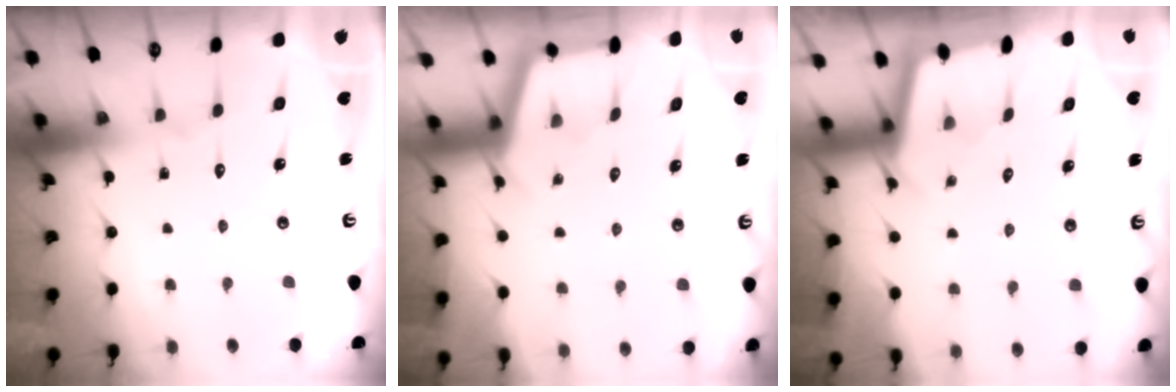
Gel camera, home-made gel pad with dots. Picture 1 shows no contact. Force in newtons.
{"total": 2.9, "press": 2.9, "slide": 0.4}
{"total": 1.8, "press": 1.8, "slide": 0.2}